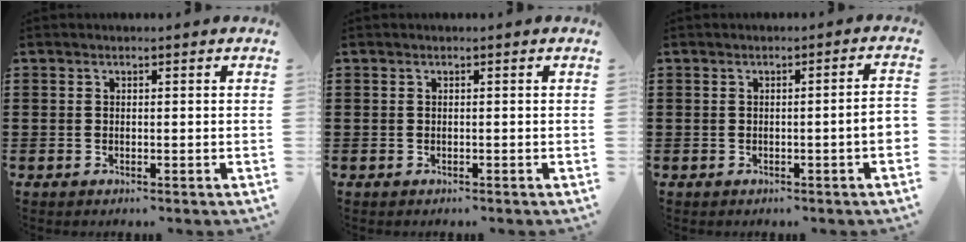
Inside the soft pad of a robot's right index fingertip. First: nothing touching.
{"total": 0.0}
{"total": 2.9, "force": [-0.8, -0.1, 2.8], "torque": [-0.045, -0.006, -0.014]}